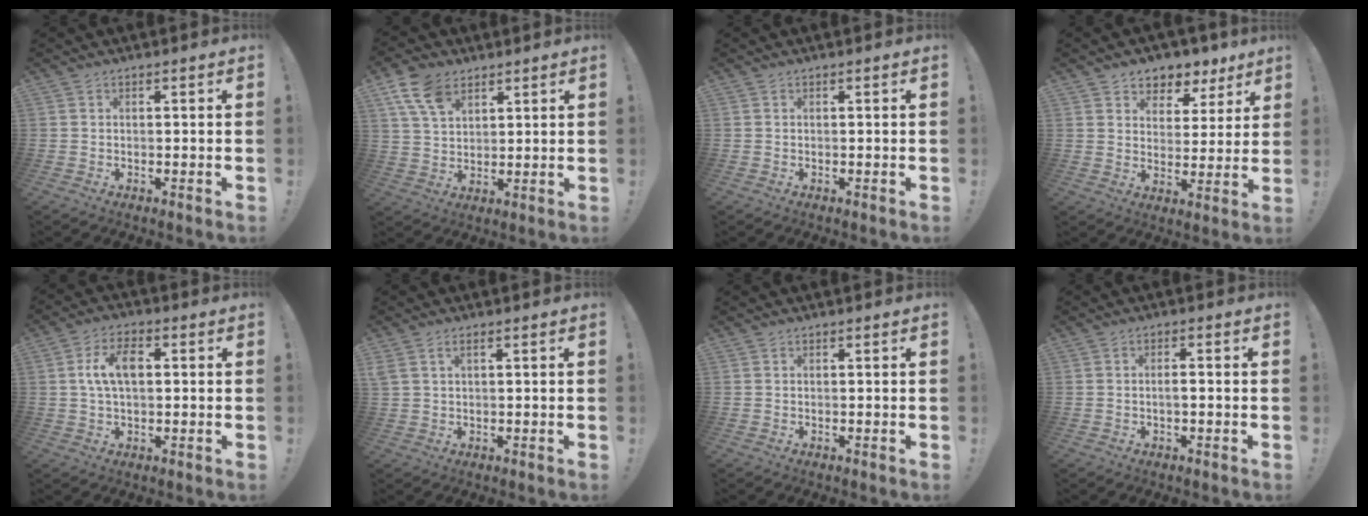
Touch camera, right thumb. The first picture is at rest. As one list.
[{"total": 10.3, "force": [5.8, 6.5, 5.5], "torque": [-0.099, -0.014, 0.115]}, {"total": 0.0}, {"total": 6.4, "force": [4.2, 4.8, 0.9], "torque": [-0.008, -0.039, 0.081]}, {"total": 8.6, "force": [1.4, 4.7, 7.1], "torque": [-0.118, 0.006, 0.022]}, {"total": 2.7, "force": [1.2, 1.3, 2.0], "torque": [-0.045, 0.004, 0.024]}, {"total": 0.0}, {"total": 2.2, "force": [-0.8, 0.4, 2.0], "torque": [-0.043, 0.007, -0.013]}]